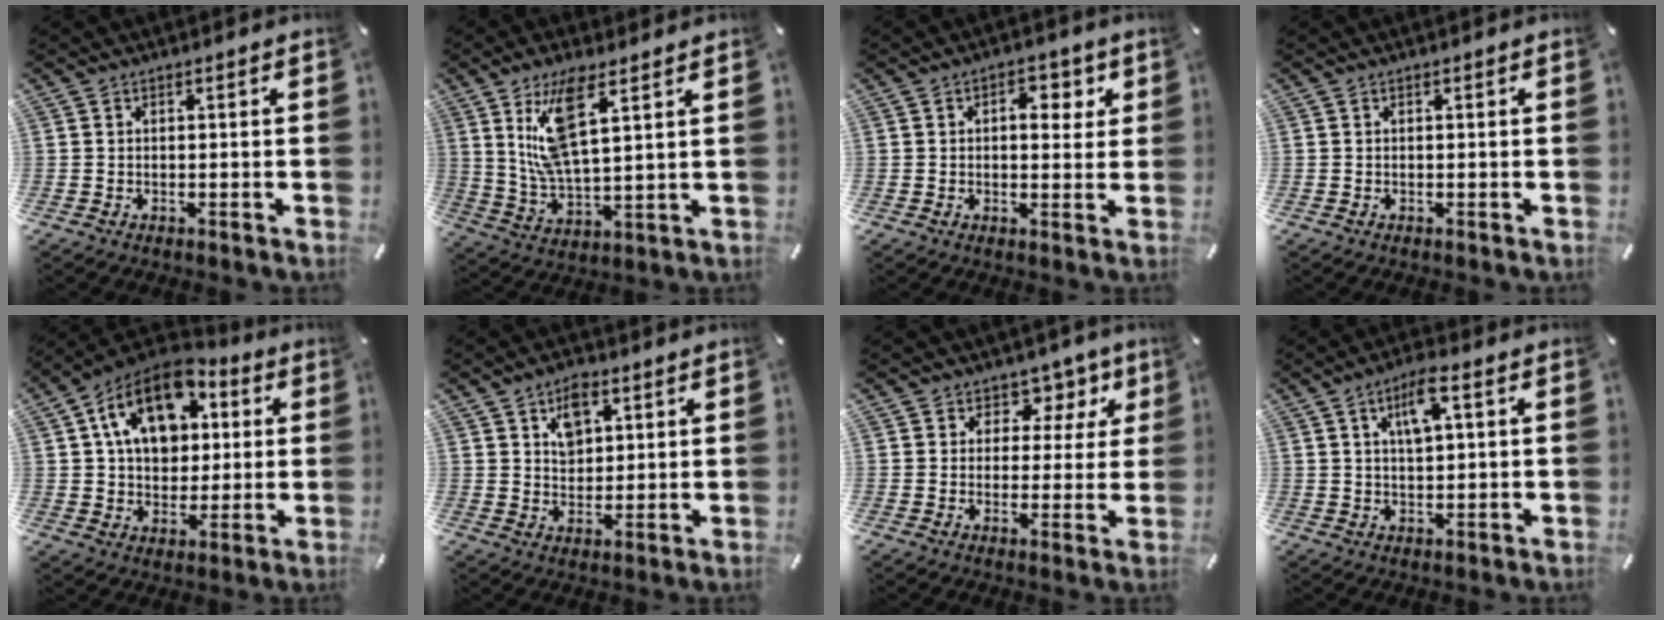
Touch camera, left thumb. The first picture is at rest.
{"total": 12.8, "force": [6.2, 4.2, 10.4], "torque": [-0.214, -0.007, 0.109]}
{"total": 5.9, "force": [1.6, 3.9, 4.2], "torque": [-0.036, -0.009, 0.013]}
{"total": 0.0}
{"total": 16.4, "force": [5.9, 11.9, 9.6], "torque": [-0.171, -0.013, 0.108]}
{"total": 6.2, "force": [2.9, 4.7, 2.9], "torque": [-0.031, -0.007, 0.046]}
{"total": 7.5, "force": [3.4, 6.1, 2.8], "torque": [-0.023, -0.026, 0.054]}
{"total": 6.6, "force": [2.6, 2.1, 5.6], "torque": [-0.107, 0.005, 0.042]}